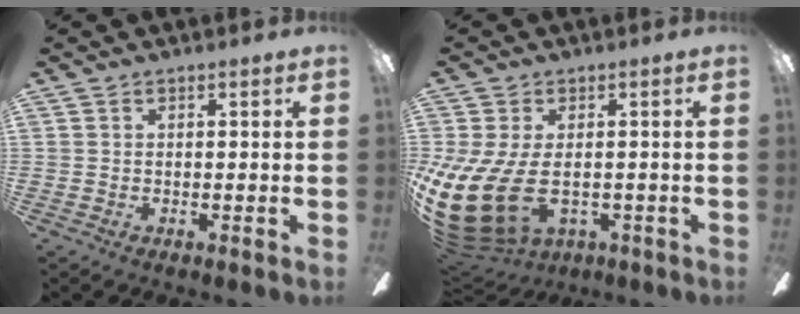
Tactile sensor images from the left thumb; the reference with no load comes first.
{"total": 15.7, "force": [-2.3, 9.5, 12.2], "torque": [-0.283, -0.012, -0.035]}